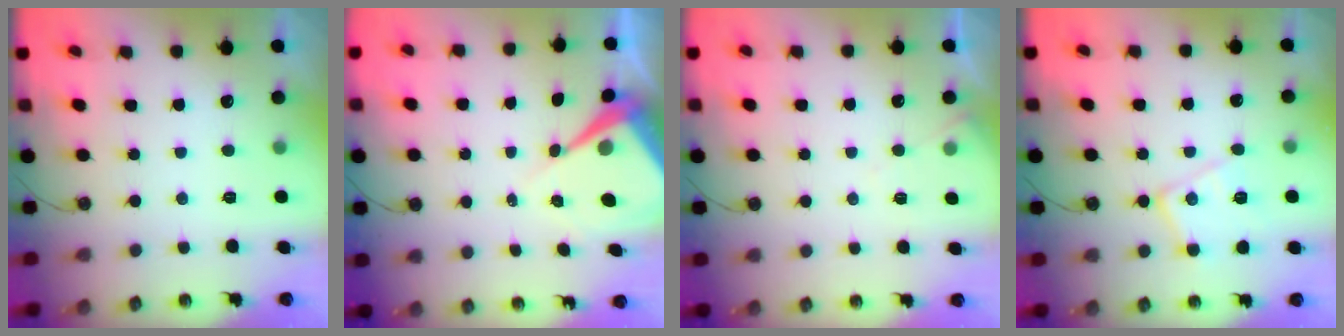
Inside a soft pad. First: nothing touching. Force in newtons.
{"total": 8.3, "press": 8.2, "slide": 0.7}
{"total": 5.0, "press": 4.9, "slide": 0.6}
{"total": 13.0, "press": 13.0, "slide": 0.7}